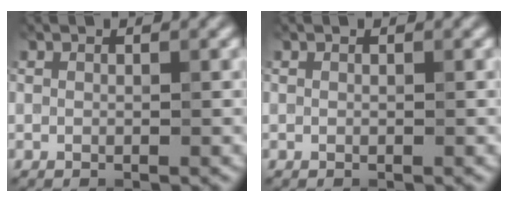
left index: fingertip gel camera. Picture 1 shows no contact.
{"total": 0.0}